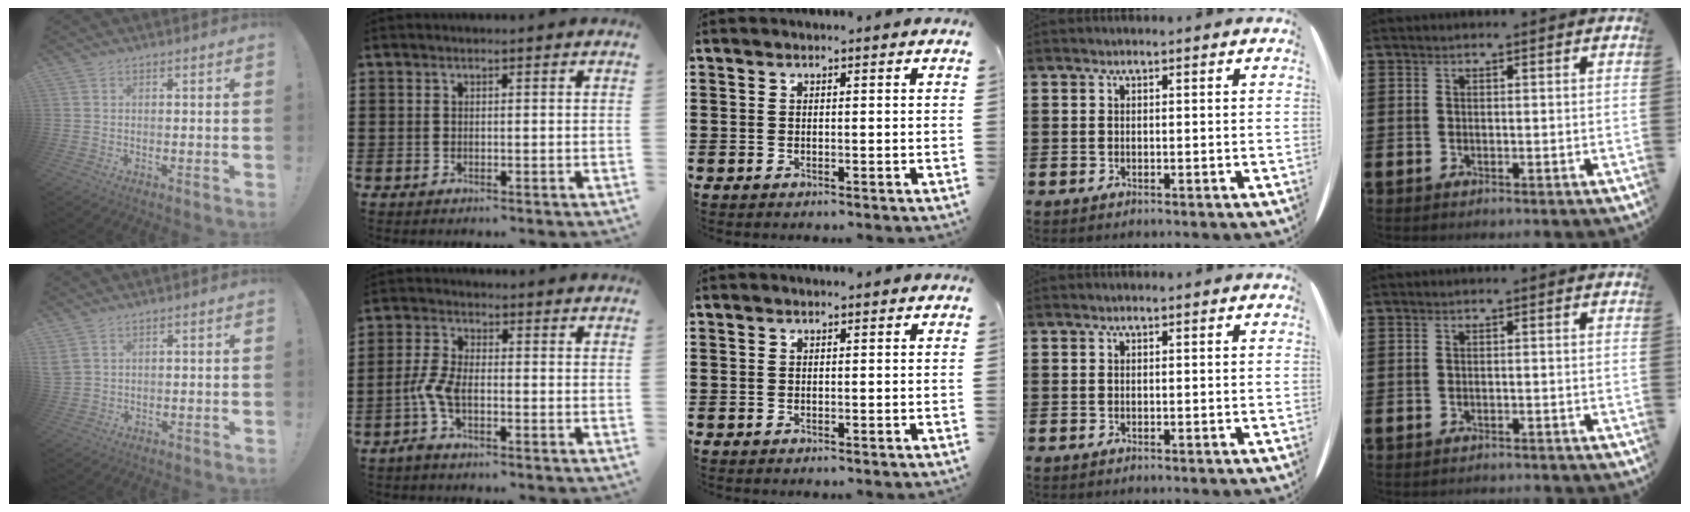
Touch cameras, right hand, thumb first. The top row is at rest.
{"thumb": {"total": 3.5, "force": [2.1, 2.0, 1.9], "torque": [-0.048, -0.007, 0.041]}, "index": {"total": 4.9, "force": [-1.9, 2.1, 4.0], "torque": [-0.101, -0.002, -0.043]}, "little": {"total": 0.5, "force": [-0.5, 0.0, -0.1], "torque": [0.000, -0.001, -0.011]}}